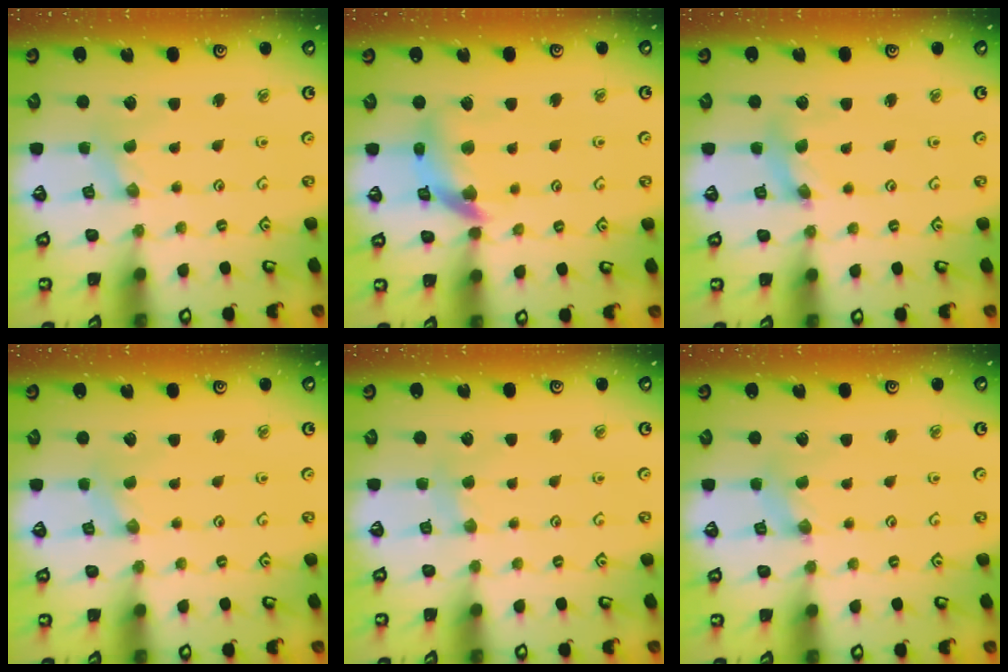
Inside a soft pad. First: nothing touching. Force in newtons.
{"total": 12.4, "press": 12.2, "slide": 1.7}
{"total": 3.5, "press": 3.4, "slide": 0.3}
{"total": 0.0}
{"total": 2.4, "press": 2.4, "slide": 0.4}
{"total": 1.3, "press": 1.3, "slide": 0.2}